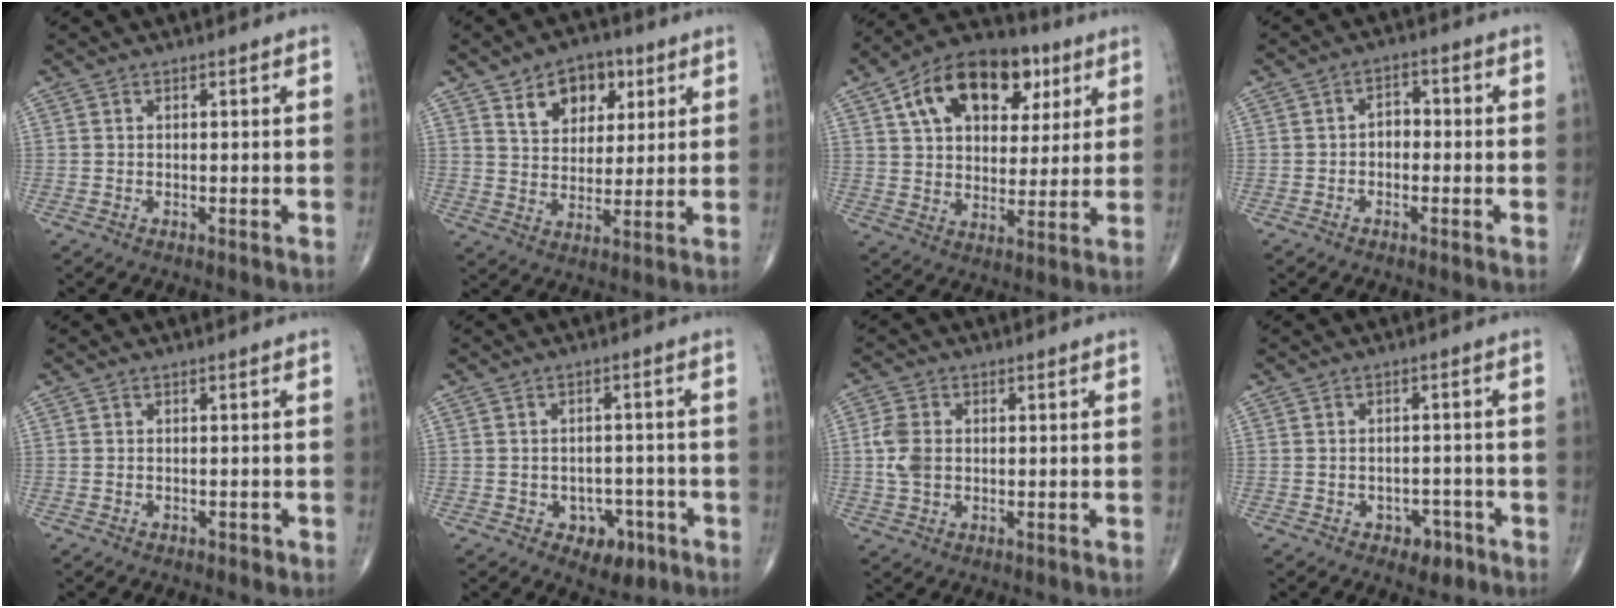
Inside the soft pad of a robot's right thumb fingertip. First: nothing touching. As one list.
[{"total": 10.8, "force": [5.2, 7.2, 6.1], "torque": [-0.055, -0.021, 0.084]}, {"total": 19.8, "force": [8.1, 12.4, 13.1], "torque": [-0.176, 0.001, 0.126]}, {"total": 3.1, "force": [-0.7, 2.2, 2.0], "torque": [-0.016, 0.018, -0.023]}, {"total": 0.8, "force": [-0.3, 0.6, 0.4], "torque": [-0.006, 0.002, -0.003]}, {"total": 6.2, "force": [-2.8, 4.6, 3.1], "torque": [-0.009, 0.021, -0.032]}, {"total": 5.4, "force": [0.1, 3.9, 3.8], "torque": [-0.083, 0.004, 0.001]}, {"total": 3.9, "force": [-2.1, 2.8, 1.7], "torque": [-0.003, 0.018, -0.024]}]